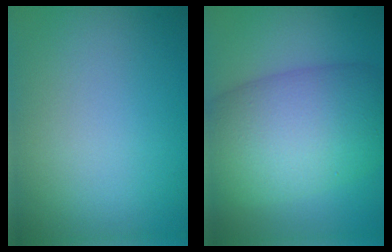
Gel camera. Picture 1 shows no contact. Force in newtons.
{"total": 10.4, "press": 10.3, "slide": 0.4}